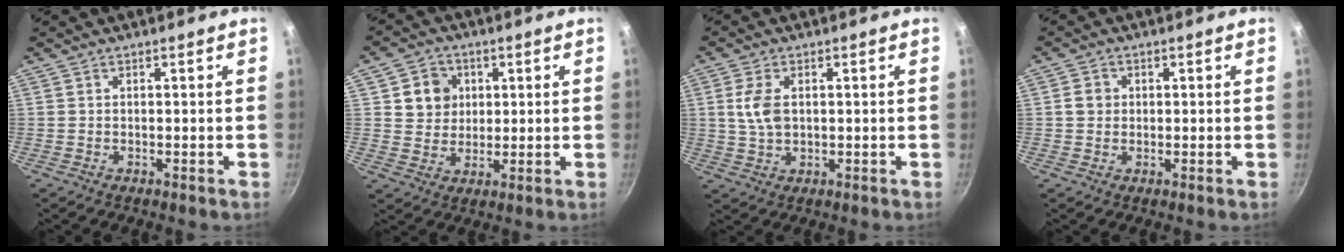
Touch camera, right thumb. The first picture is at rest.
{"total": 7.2, "force": [2.0, 6.5, 2.3], "torque": [-0.001, 0.003, 0.033]}
{"total": 5.8, "force": [1.0, 3.5, 4.5], "torque": [-0.089, 0.002, 0.020]}
{"total": 2.7, "force": [0.2, 2.5, 1.0], "torque": [-0.006, 0.007, 0.000]}